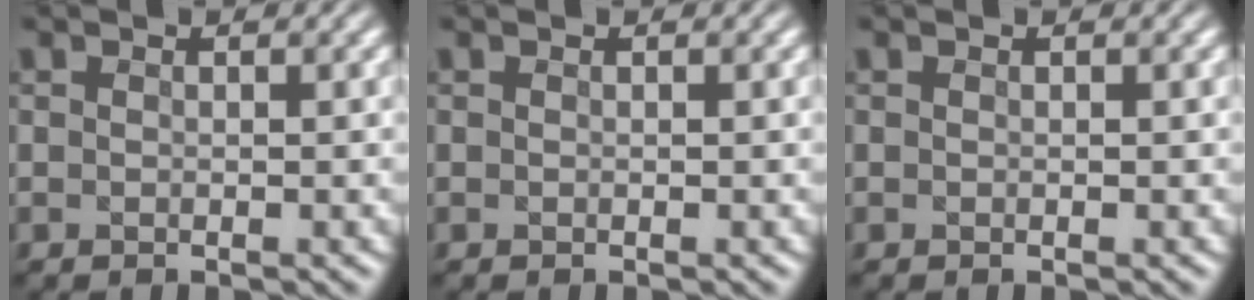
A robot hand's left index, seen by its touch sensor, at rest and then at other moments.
{"total": 0.0}
{"total": 0.0}